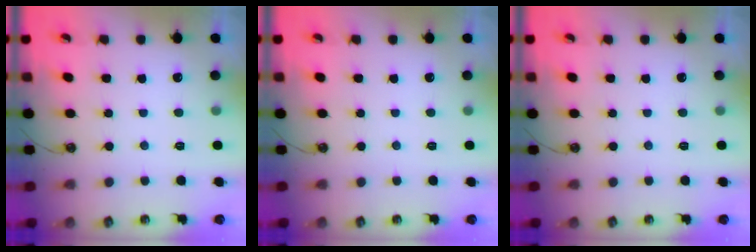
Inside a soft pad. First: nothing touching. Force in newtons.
{"total": 0.0}
{"total": 0.0}